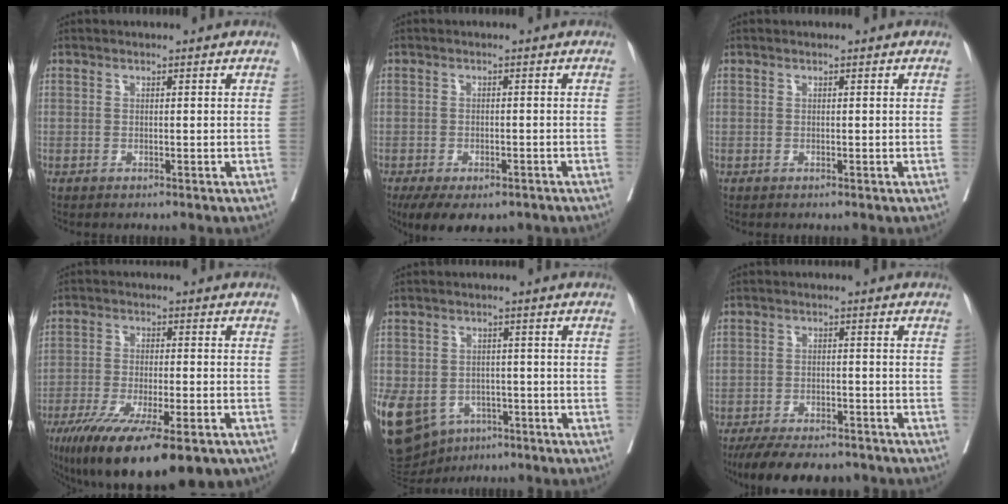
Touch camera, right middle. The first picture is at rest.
{"total": 8.9, "force": [-6.1, 4.2, 5.0], "torque": [-0.072, -0.006, -0.089]}
{"total": 0.0}
{"total": 20.4, "force": [-13.9, 4.3, 14.3], "torque": [-0.208, -0.043, -0.212]}
{"total": 26.8, "force": [-11.4, 20.7, 12.5], "torque": [-0.401, -0.021, -0.164]}
{"total": 12.7, "force": [-10.9, 3.3, 5.5], "torque": [-0.087, -0.006, -0.157]}